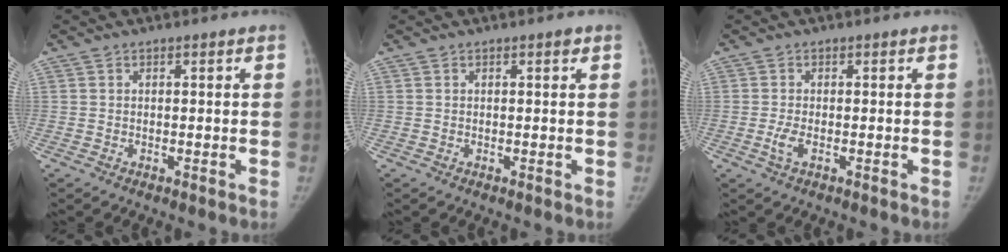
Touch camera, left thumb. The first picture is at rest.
{"total": 0.6, "force": [0.3, 0.2, 0.5], "torque": [-0.007, -0.001, 0.003]}
{"total": 2.2, "force": [-0.7, 0.8, 1.9], "torque": [-0.047, -0.002, -0.016]}